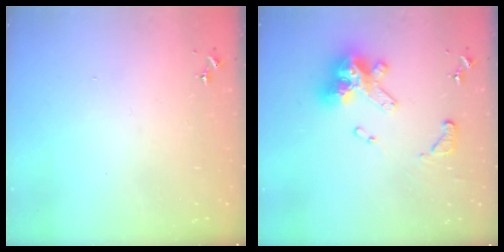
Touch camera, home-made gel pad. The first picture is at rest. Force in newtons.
{"total": 17.0, "press": 17.0, "slide": 1.5}